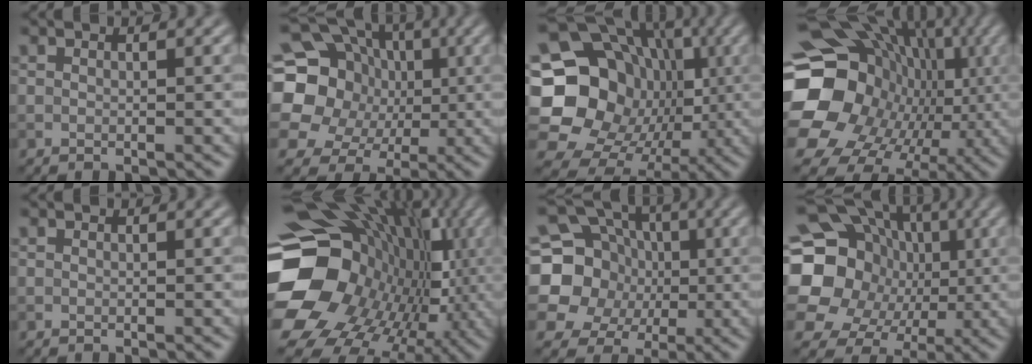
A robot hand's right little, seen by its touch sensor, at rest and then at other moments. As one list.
[{"total": 19.0, "force": [1.7, 17.4, 7.5], "torque": [-0.179, 0.023, -0.010]}, {"total": 18.8, "force": [0.2, 17.1, 8.0], "torque": [-0.164, 0.024, -0.014]}, {"total": 18.4, "force": [0.0, 15.8, 9.4], "torque": [-0.166, -0.011, -0.007]}, {"total": 0.0}, {"total": 19.1, "force": [-1.3, 15.6, 10.9], "torque": [-0.217, -0.019, -0.008]}, {"total": 15.5, "force": [1.0, 14.1, 6.2], "torque": [-0.149, 0.026, -0.020]}, {"total": 18.9, "force": [0.1, 17.3, 7.5], "torque": [-0.176, 0.020, -0.039]}]